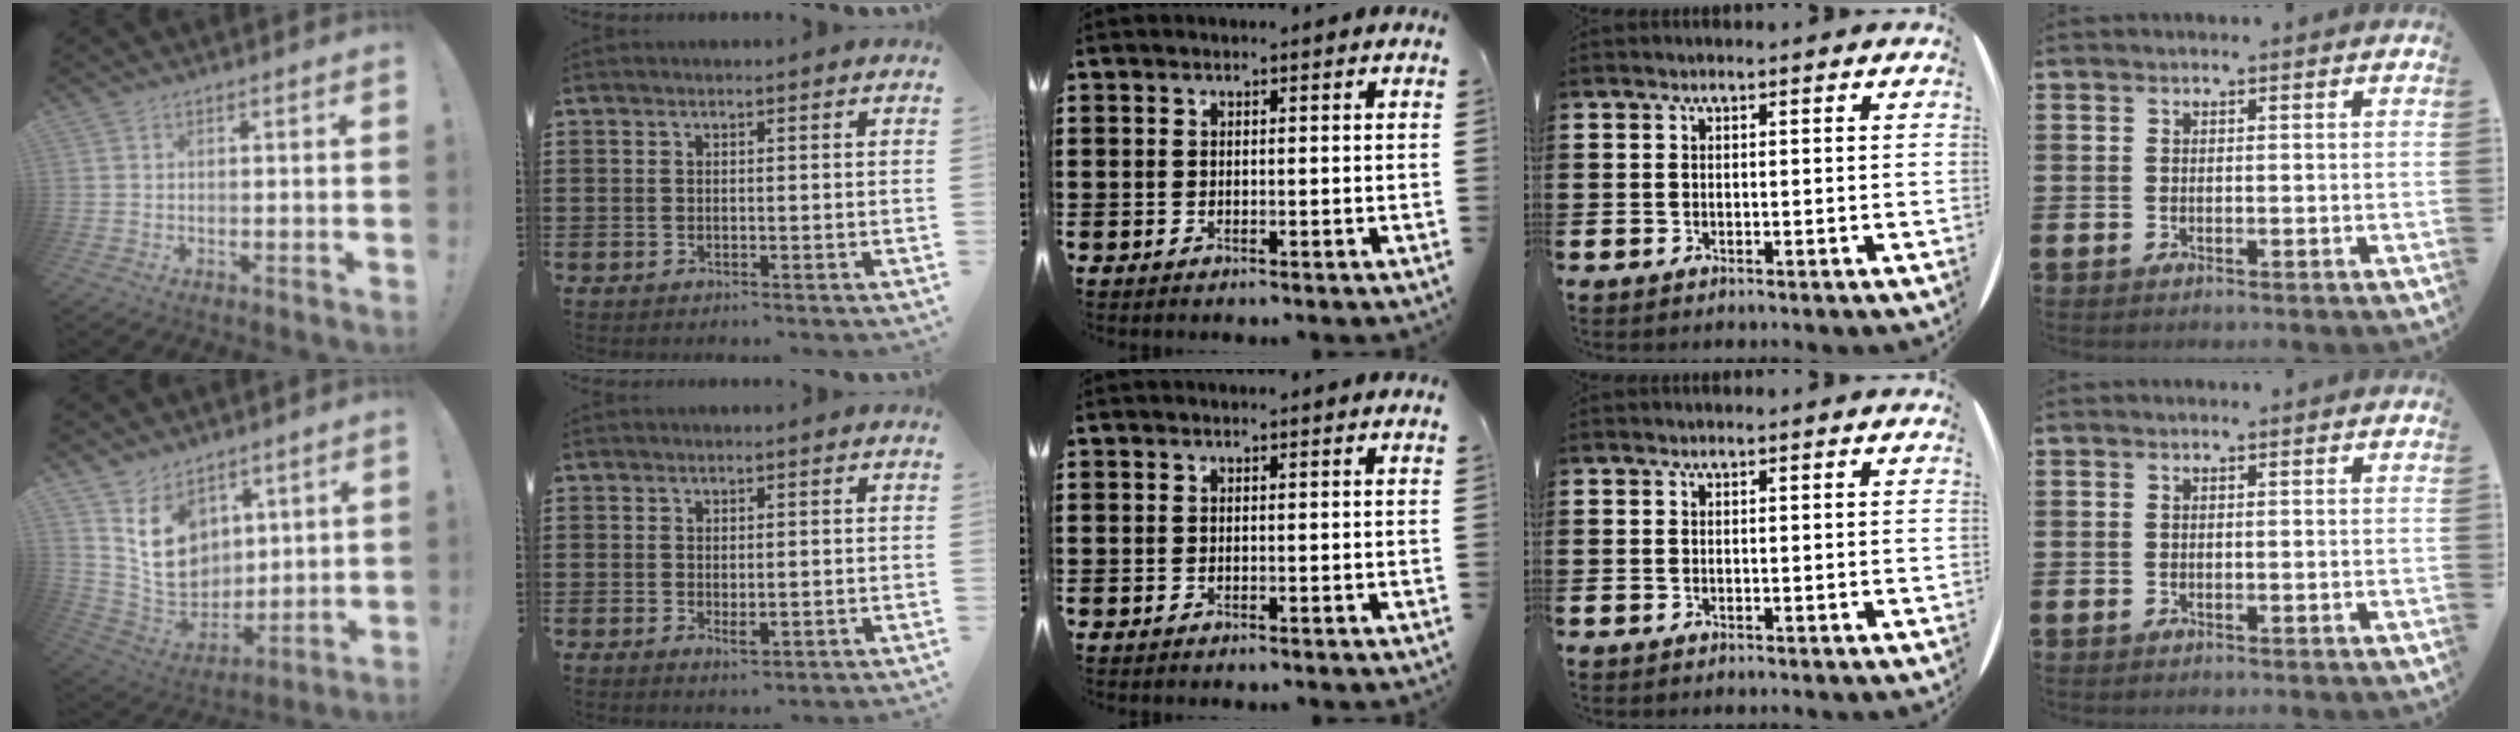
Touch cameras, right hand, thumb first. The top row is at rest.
{"thumb": {"total": 13.5, "force": [6.9, 10.1, 5.7], "torque": [-0.089, -0.049, 0.138]}, "index": {"total": 1.9, "force": [-0.3, 1.0, 1.5], "torque": [-0.028, 0.003, -0.005]}}